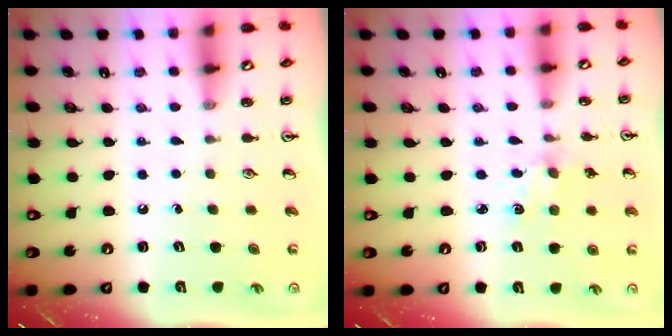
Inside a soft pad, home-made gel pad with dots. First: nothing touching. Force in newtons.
{"total": 1.9, "press": 1.9, "slide": 0.3}